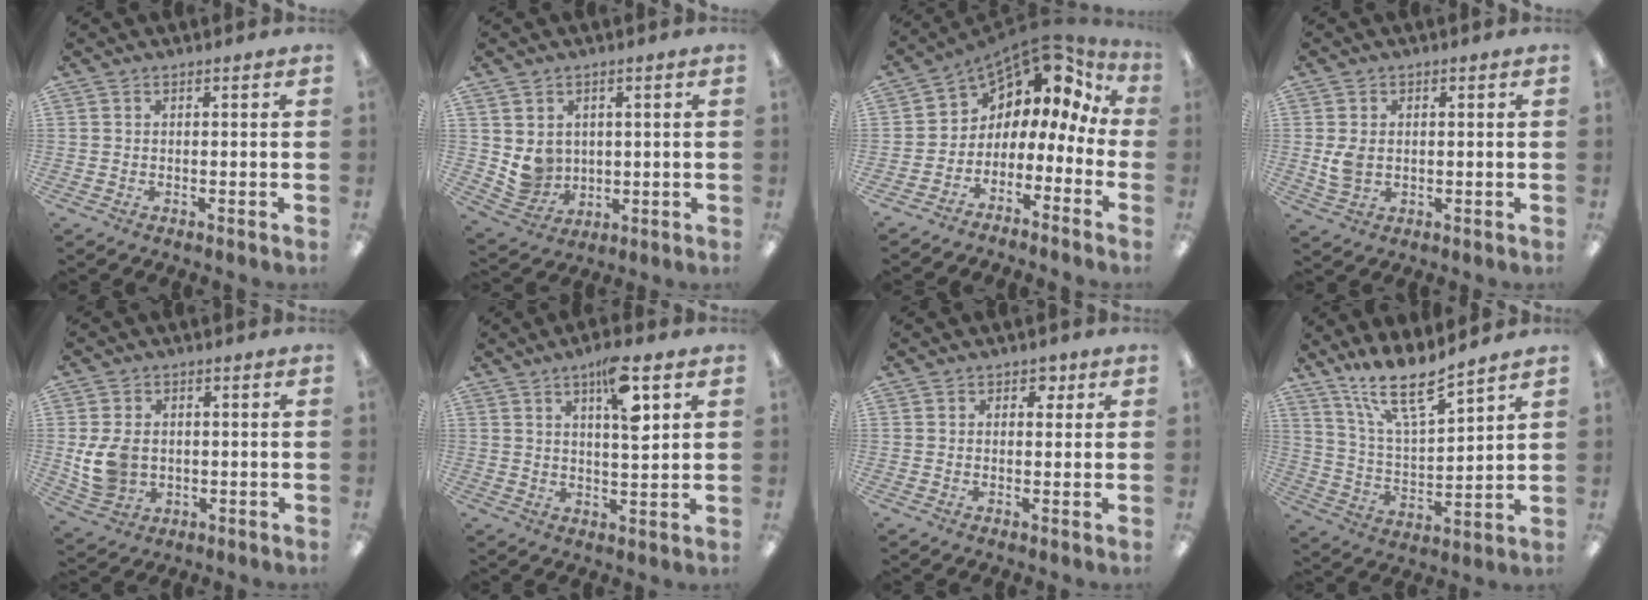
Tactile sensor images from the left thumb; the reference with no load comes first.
{"total": 6.7, "force": [2.3, 6.2, 1.4], "torque": [-0.031, -0.005, 0.053]}
{"total": 5.1, "force": [4.4, 2.5, 0.5], "torque": [-0.040, -0.059, 0.077]}
{"total": 4.6, "force": [0.3, 3.6, 2.8], "torque": [-0.045, -0.003, 0.003]}
{"total": 8.9, "force": [-0.2, 7.0, 5.4], "torque": [-0.122, 0.010, -0.001]}
{"total": 10.0, "force": [5.0, 2.7, 8.2], "torque": [-0.129, -0.015, 0.077]}
{"total": 2.6, "force": [1.0, 2.0, 1.2], "torque": [-0.001, -0.003, 0.013]}
{"total": 13.3, "force": [11.5, 2.0, 6.5], "torque": [-0.136, -0.071, 0.201]}